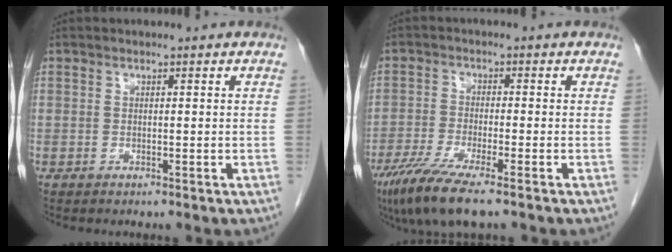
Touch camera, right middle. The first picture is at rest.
{"total": 8.2, "force": [-5.7, 0.5, 5.9], "torque": [-0.113, -0.023, -0.102]}